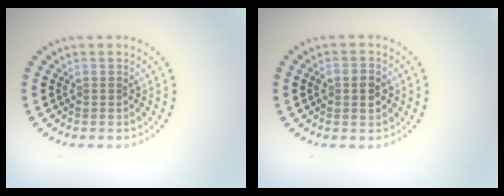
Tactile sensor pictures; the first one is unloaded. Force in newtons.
{"total": 2.7, "press": 2.7, "slide": 0.2}